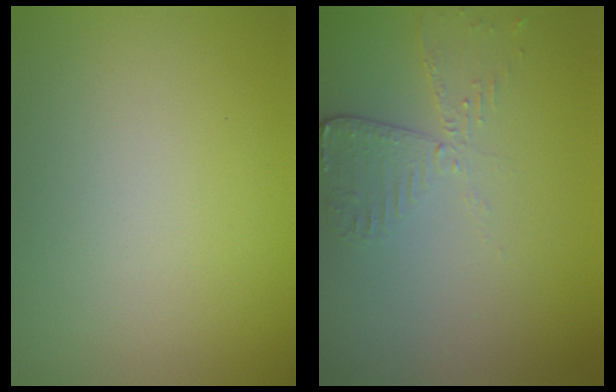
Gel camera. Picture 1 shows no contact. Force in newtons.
{"total": 2.6, "press": 2.3, "slide": 1.2}